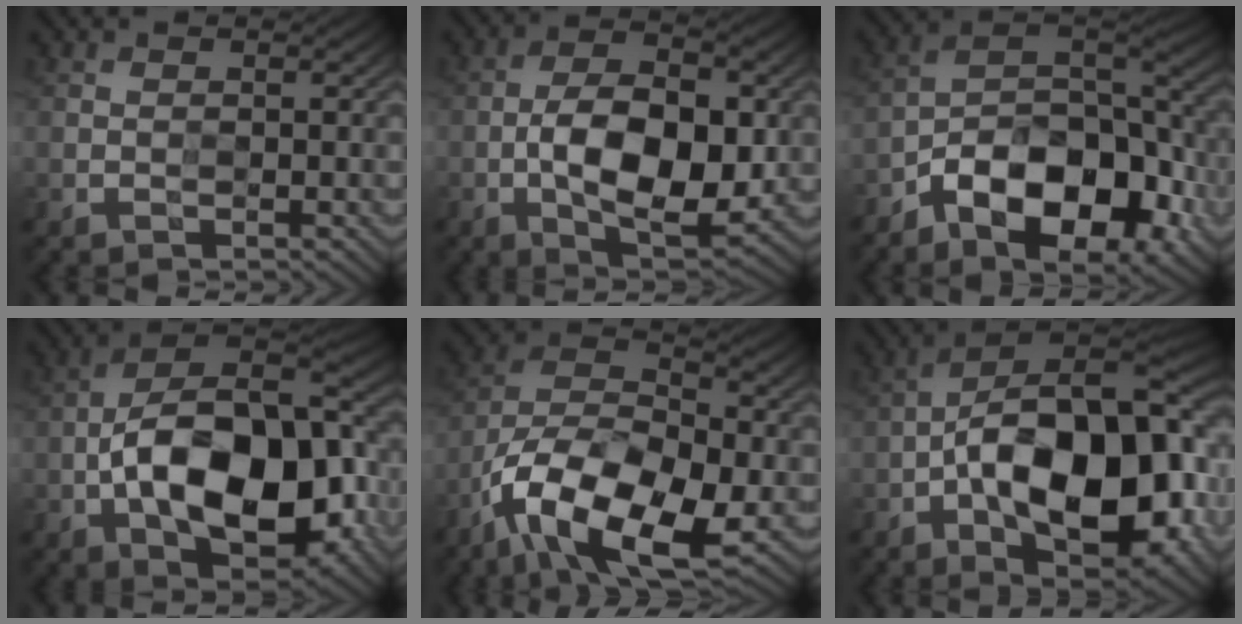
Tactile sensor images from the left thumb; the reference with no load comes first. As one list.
[{"total": 11.9, "force": [-1.8, 5.8, 10.3], "torque": [-0.179, -0.010, -0.029]}, {"total": 15.0, "force": [-7.5, 7.3, 10.8], "torque": [-0.184, -0.014, -0.137]}, {"total": 16.5, "force": [-3.9, 8.7, 13.5], "torque": [-0.213, -0.006, -0.073]}, {"total": 16.2, "force": [-8.3, 7.6, 11.6], "torque": [-0.227, -0.018, -0.168]}, {"total": 18.9, "force": [-4.1, 9.1, 16.1], "torque": [-0.246, 0.010, -0.078]}]